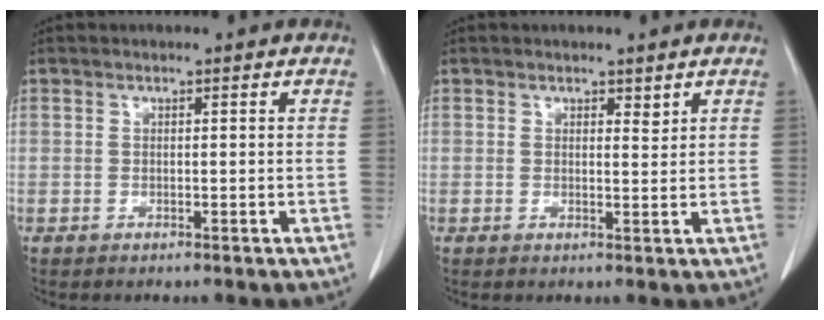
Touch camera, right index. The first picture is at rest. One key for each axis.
{"total": 1.2, "fx": 1.0, "fy": 0.5, "fz": 0.6, "tx": -0.009, "ty": -0.008, "tz": 0.014}